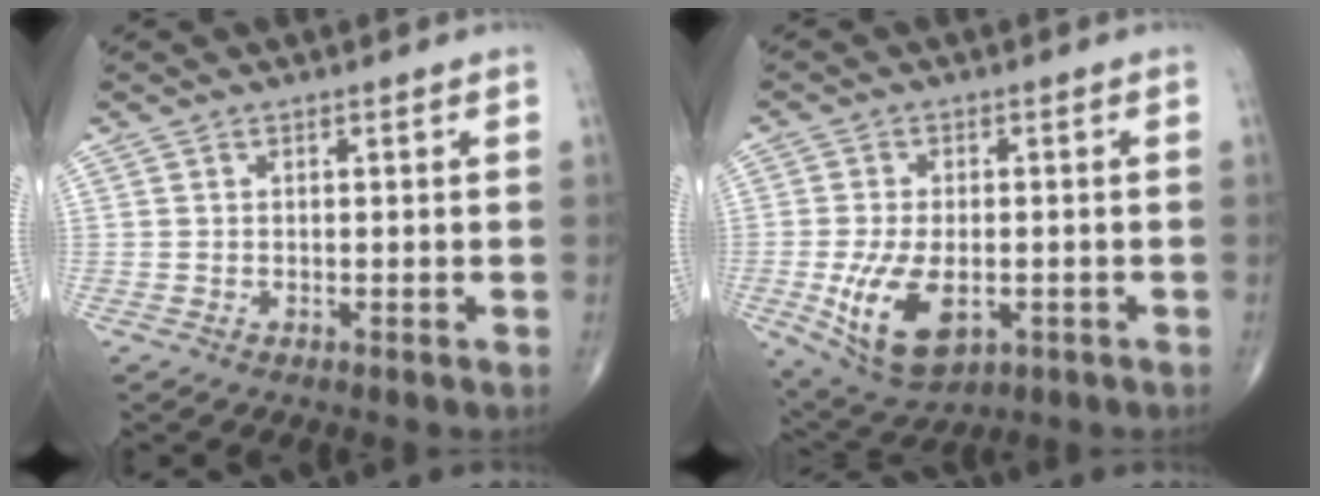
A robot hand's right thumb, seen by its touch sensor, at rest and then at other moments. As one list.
[{"total": 12.2, "force": [-3.1, 6.7, 9.7], "torque": [-0.173, -0.004, -0.038]}]